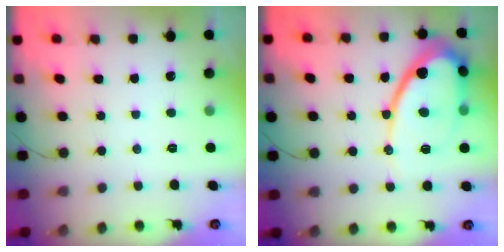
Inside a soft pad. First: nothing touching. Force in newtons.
{"total": 14.3, "press": 14.2, "slide": 1.4}